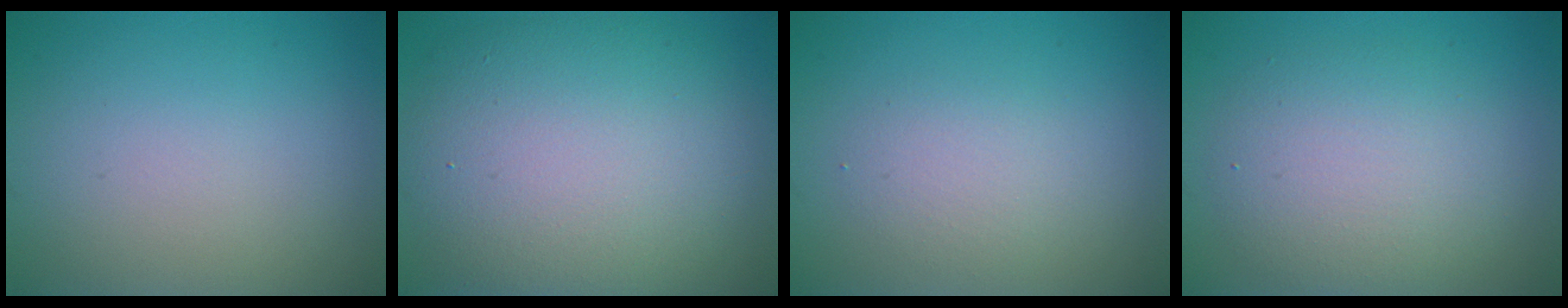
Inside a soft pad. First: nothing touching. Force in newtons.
{"total": 11.5, "press": 11.4, "slide": 0.7}
{"total": 2.1, "press": 2.1, "slide": 0.1}
{"total": 5.1, "press": 5.1, "slide": 0.2}